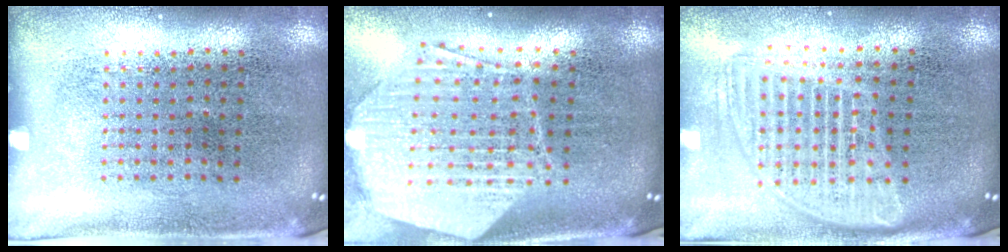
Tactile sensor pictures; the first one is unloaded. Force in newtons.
{"total": 2.7, "press": 2.1, "slide": 1.7}
{"total": 1.7, "press": 1.4, "slide": 0.9}